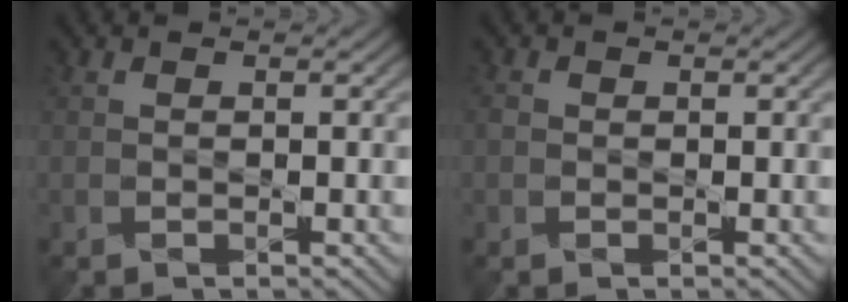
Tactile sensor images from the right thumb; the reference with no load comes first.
{"total": 0.8, "force": [0.0, 0.8, 0.3], "torque": [-0.010, -0.002, -0.001]}